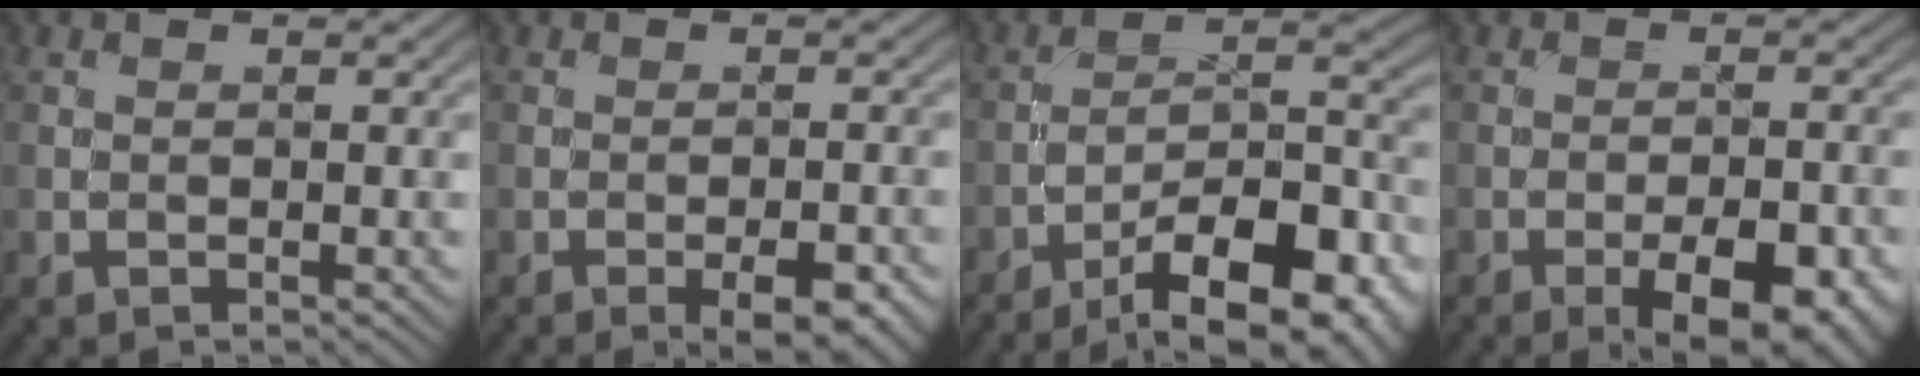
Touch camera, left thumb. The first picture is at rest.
{"total": 5.4, "force": [-3.0, 1.7, 4.2], "torque": [-0.067, 0.006, -0.032]}
{"total": 16.3, "force": [-10.6, 5.4, 11.2], "torque": [-0.170, -0.009, -0.161]}
{"total": 9.2, "force": [-4.8, 3.2, 7.1], "torque": [-0.103, 0.004, -0.056]}